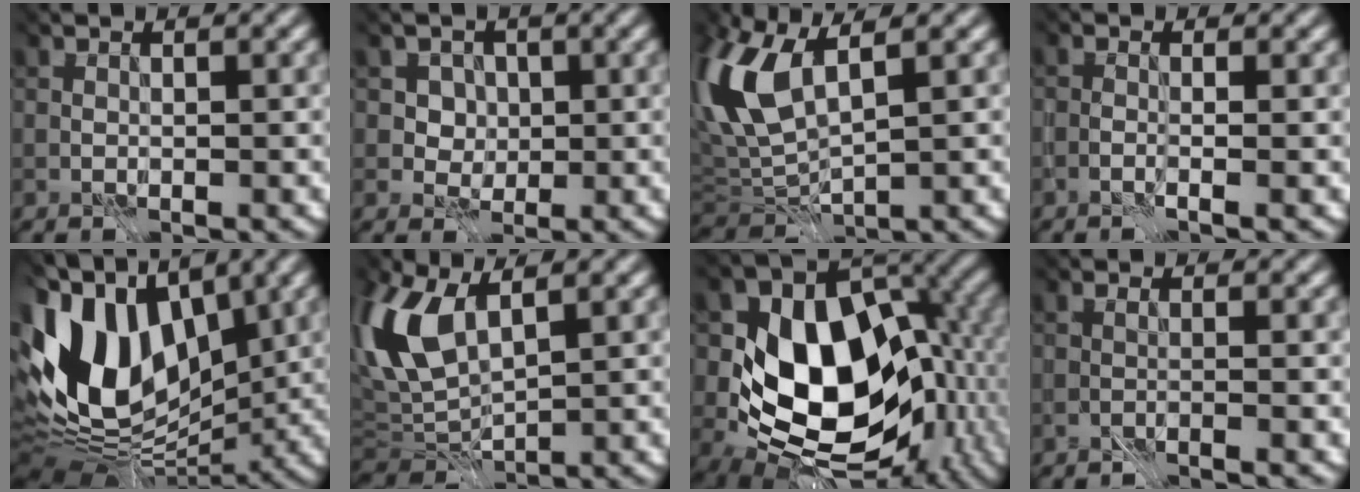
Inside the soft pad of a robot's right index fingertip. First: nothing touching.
{"total": 1.4, "force": [-0.3, 1.3, 0.0], "torque": [-0.019, -0.023, 0.017]}
{"total": 7.7, "force": [0.7, 3.1, 7.0], "torque": [-0.191, 0.005, 0.035]}
{"total": 1.7, "force": [-1.3, -0.1, 1.2], "torque": [0.002, 0.003, -0.033]}
{"total": 13.0, "force": [-0.8, 8.2, 10.0], "torque": [-0.219, -0.004, 0.000]}
{"total": 7.4, "force": [0.8, 3.6, 6.4], "torque": [-0.178, -0.001, 0.035]}
{"total": 13.1, "force": [-3.5, 9.3, 8.5], "torque": [-0.112, -0.031, -0.041]}
{"total": 1.8, "force": [-1.2, 0.2, 1.3], "torque": [0.011, 0.008, -0.040]}